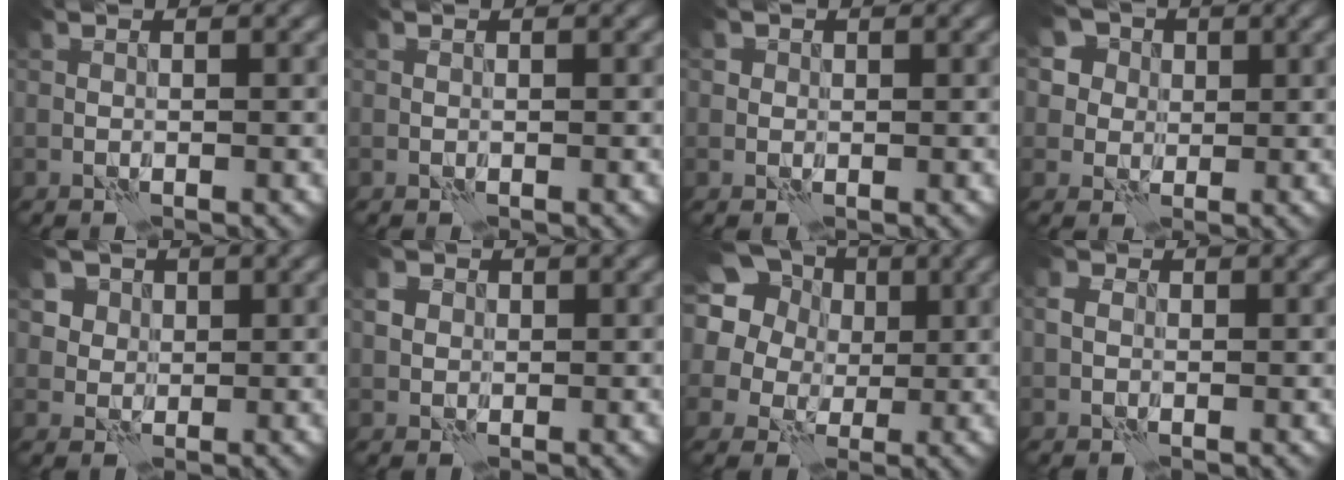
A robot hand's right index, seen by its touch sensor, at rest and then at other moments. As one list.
[{"total": 0.0}, {"total": 1.1, "force": [0.5, 1.0, 0.2], "torque": [0.000, -0.001, 0.000]}, {"total": 5.8, "force": [2.8, 4.7, 2.1], "torque": [-0.049, 0.008, 0.032]}, {"total": 6.0, "force": [3.0, 4.6, 2.5], "torque": [-0.049, 0.005, 0.039]}, {"total": 1.8, "force": [0.4, 1.6, 0.6], "torque": [-0.011, 0.003, 0.005]}, {"total": 17.8, "force": [7.8, 14.2, 7.5], "torque": [-0.190, 0.047, 0.111]}, {"total": 1.6, "force": [0.2, 1.3, 0.8], "torque": [-0.020, 0.005, -0.005]}]